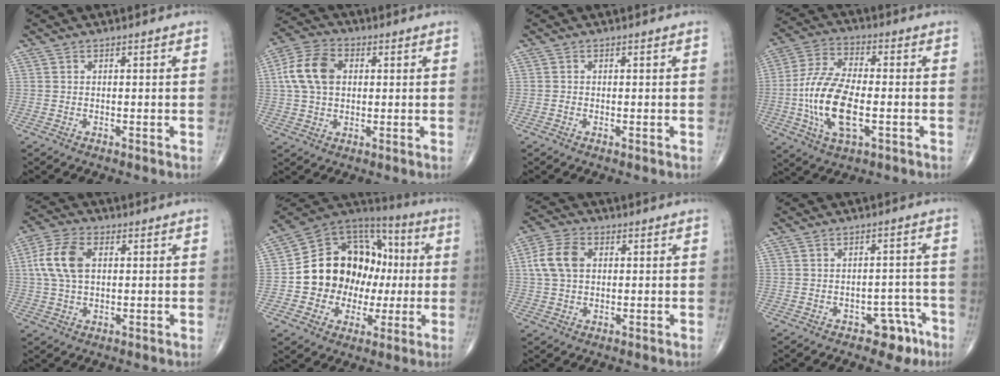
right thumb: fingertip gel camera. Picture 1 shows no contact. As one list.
[{"total": 10.5, "force": [1.7, 7.2, 7.4], "torque": [-0.140, 0.016, 0.026]}, {"total": 0.0}, {"total": 15.3, "force": [-3.0, 7.0, 13.2], "torque": [-0.273, 0.013, -0.055]}, {"total": 9.5, "force": [1.7, 5.7, 7.4], "torque": [-0.158, 0.012, 0.031]}, {"total": 20.9, "force": [-0.2, 16.2, 13.2], "torque": [-0.164, 0.044, 0.006]}, {"total": 8.0, "force": [1.4, 5.4, 5.6], "torque": [-0.113, 0.012, 0.025]}, {"total": 5.5, "force": [-3.3, 3.4, 2.8], "torque": [-0.007, 0.032, -0.039]}]